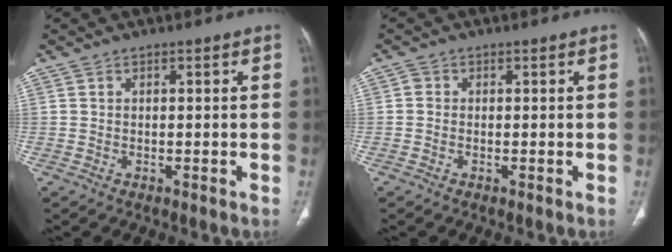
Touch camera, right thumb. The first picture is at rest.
{"total": 0.9, "force": [0.0, 0.8, 0.3], "torque": [-0.002, 0.002, -0.003]}